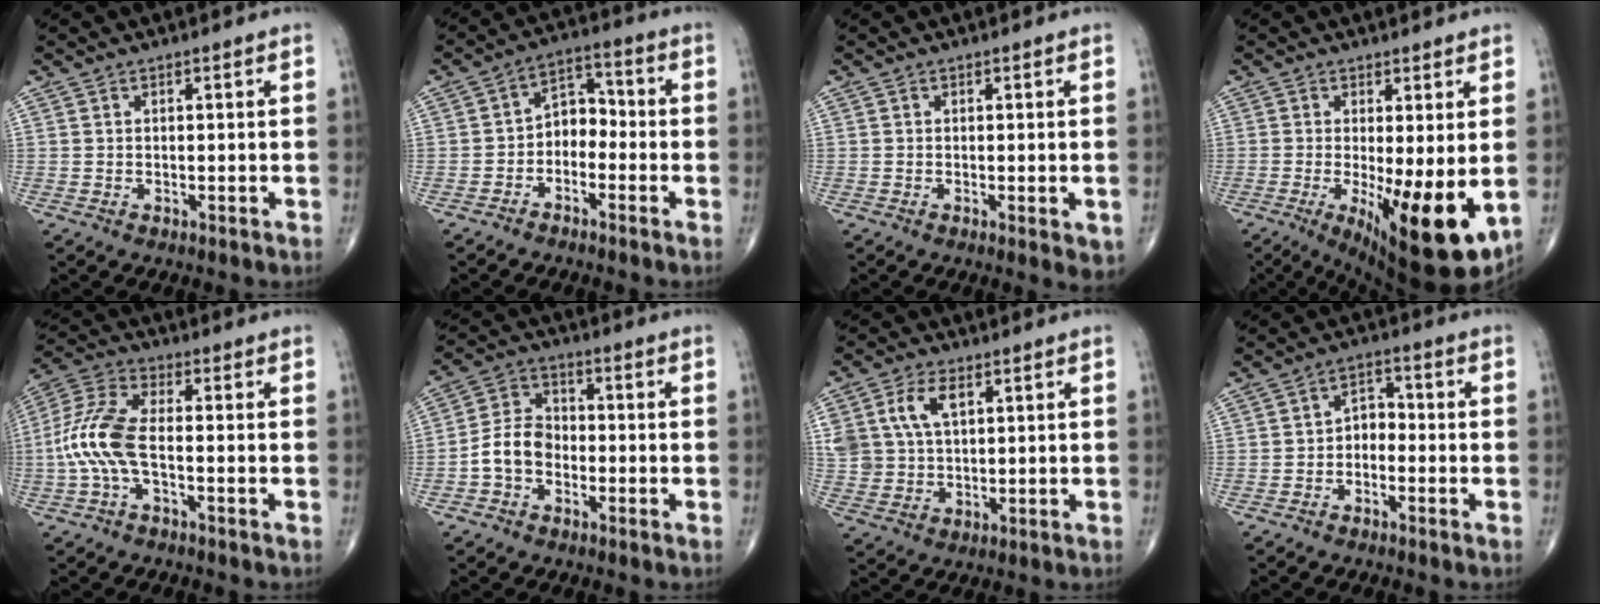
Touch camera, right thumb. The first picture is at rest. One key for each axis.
{"total": 6.2, "fx": -2.3, "fy": 4.4, "fz": 3.6, "tx": -0.032, "ty": 0.041, "tz": -0.056}
{"total": 3.5, "fx": -1.0, "fy": 1.0, "fz": 3.1, "tx": -0.034, "ty": -0.007, "tz": -0.013}
{"total": 14.4, "fx": -2.8, "fy": 4.2, "fz": 13.5, "tx": -0.195, "ty": -0.031, "tz": -0.027}
{"total": 10.1, "fx": -2.0, "fy": 4.0, "fz": 9.1, "tx": -0.218, "ty": 0.028, "tz": -0.045}
{"total": 7.5, "fx": -2.4, "fy": 5.5, "fz": 4.5, "tx": -0.072, "ty": 0.033, "tz": -0.057}
{"total": 9.7, "fx": 3.4, "fy": 6.1, "fz": 6.7, "tx": -0.135, "ty": 0.000, "tz": 0.071}
{"total": 4.0, "fx": -1.6, "fy": 2.8, "fz": 2.3, "tx": -0.018, "ty": 0.030, "tz": -0.041}